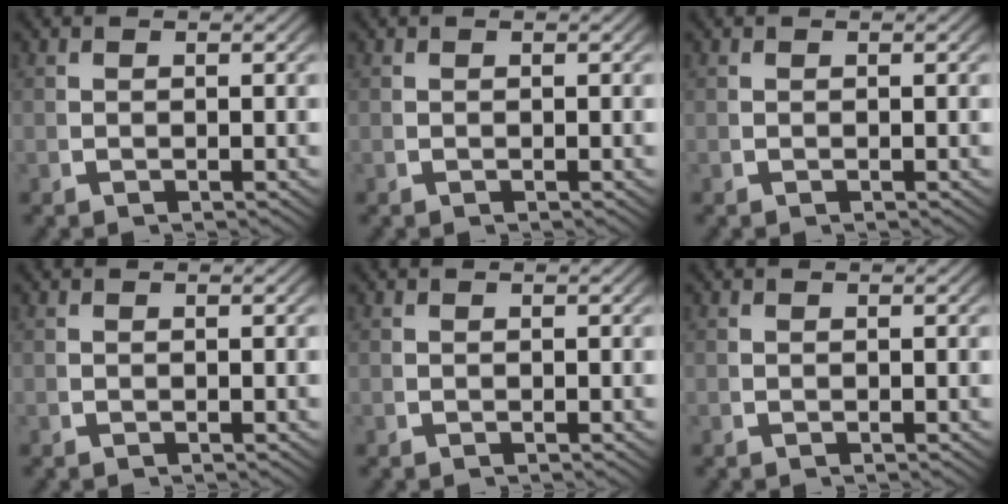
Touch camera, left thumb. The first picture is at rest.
{"total": 0.0}
{"total": 0.0}
{"total": 0.0}
{"total": 0.0}
{"total": 0.0}